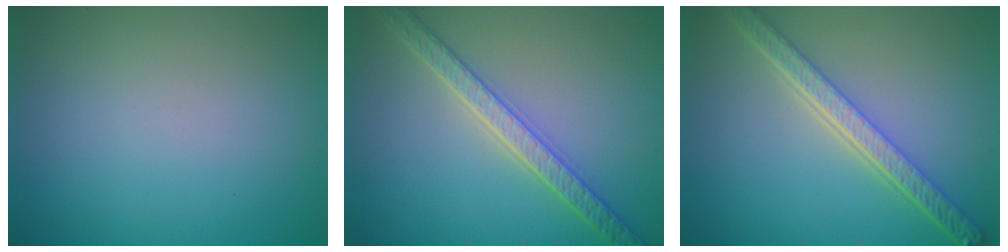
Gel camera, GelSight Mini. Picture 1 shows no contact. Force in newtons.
{"total": 3.8, "press": 3.7, "slide": 0.9}
{"total": 5.4, "press": 4.2, "slide": 3.4}